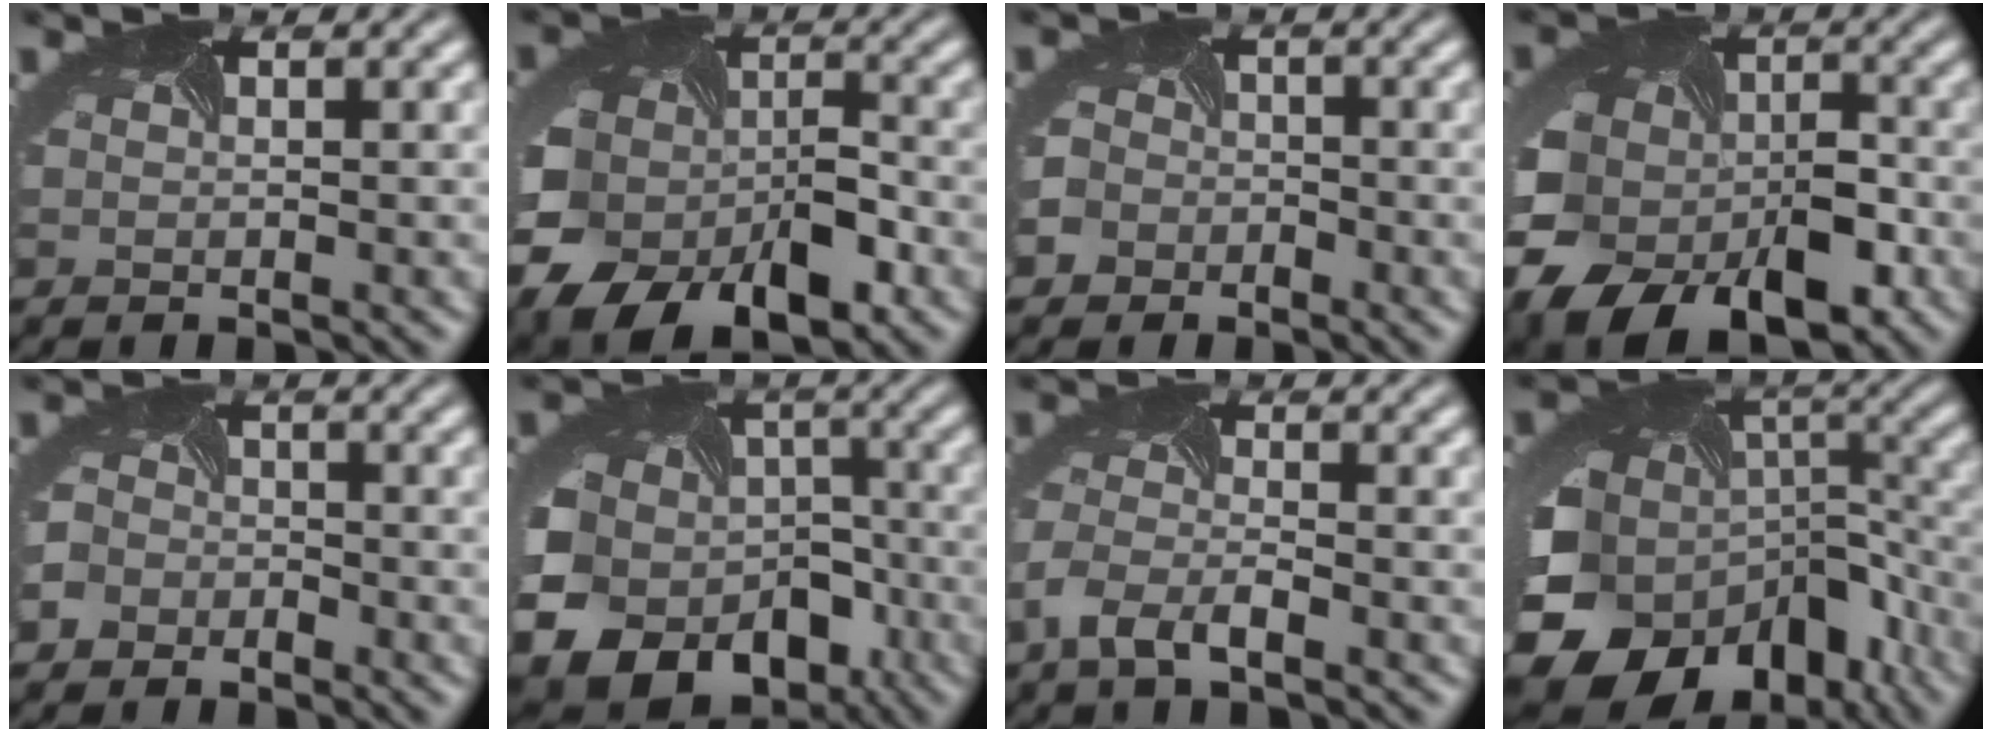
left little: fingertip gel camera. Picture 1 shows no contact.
{"total": 13.0, "force": [-5.0, 8.7, 8.3], "torque": [-0.184, -0.046, -0.068]}
{"total": 4.0, "force": [-2.6, 3.0, 0.5], "torque": [0.008, -0.008, -0.050]}
{"total": 13.3, "force": [-4.9, 9.3, 8.1], "torque": [-0.168, -0.042, -0.074]}
{"total": 2.7, "force": [-2.0, 1.7, 0.2], "torque": [-0.001, -0.001, -0.045]}
{"total": 17.7, "force": [-8.1, 13.5, 8.1], "torque": [-0.153, -0.059, -0.126]}
{"total": 3.3, "force": [-2.4, 0.8, 2.1], "torque": [-0.053, -0.009, -0.054]}
{"total": 19.6, "force": [-8.9, 14.7, 9.5], "torque": [-0.207, -0.077, -0.103]}